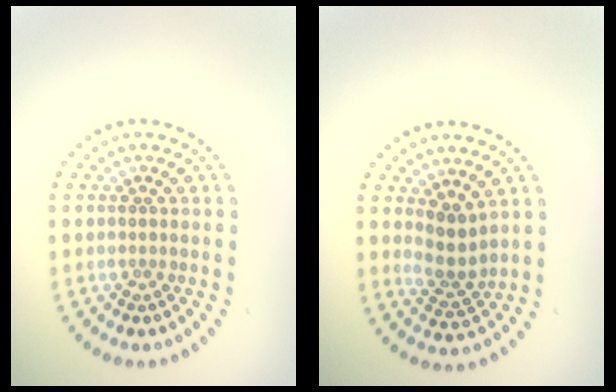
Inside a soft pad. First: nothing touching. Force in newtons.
{"total": 2.5, "press": 1.9, "slide": 1.6}